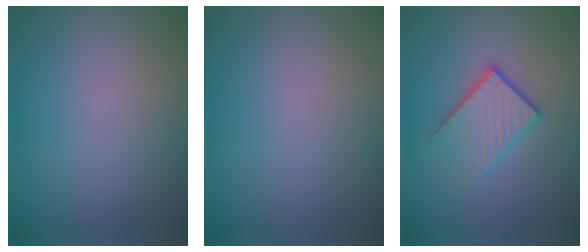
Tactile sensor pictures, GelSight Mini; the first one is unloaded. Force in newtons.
{"total": 0.0}
{"total": 3.2, "press": 3.0, "slide": 1.2}